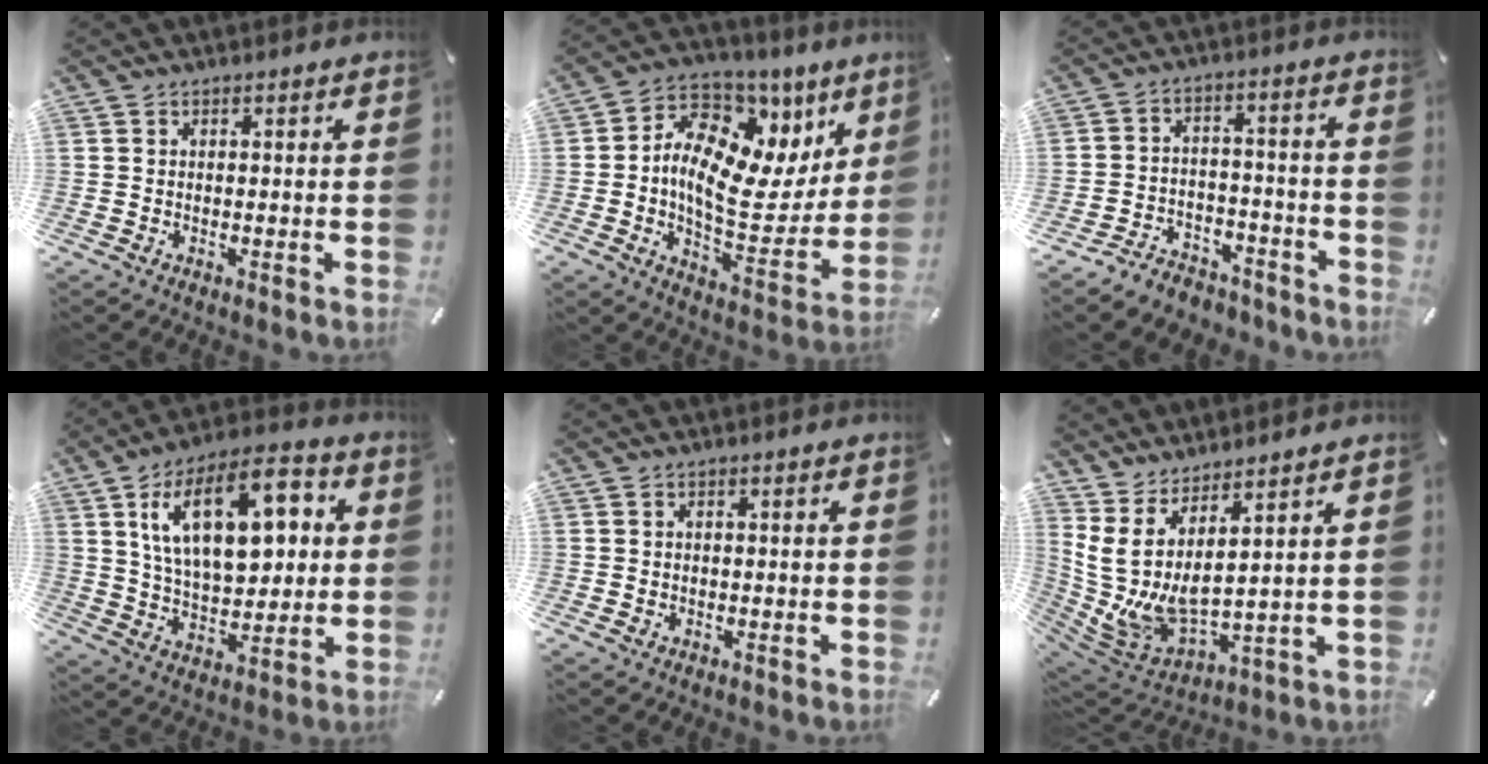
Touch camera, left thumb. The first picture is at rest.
{"total": 14.6, "force": [3.5, 9.4, 10.6], "torque": [-0.172, -0.040, 0.057]}
{"total": 6.6, "force": [-5.2, 3.7, 1.3], "torque": [-0.014, 0.034, -0.098]}
{"total": 20.2, "force": [7.3, 10.7, 15.6], "torque": [-0.269, -0.004, 0.119]}
{"total": 1.0, "force": [0.0, 1.0, 0.3], "torque": [-0.006, 0.006, -0.002]}
{"total": 7.8, "force": [2.4, 3.7, 6.4], "torque": [-0.157, -0.063, 0.049]}